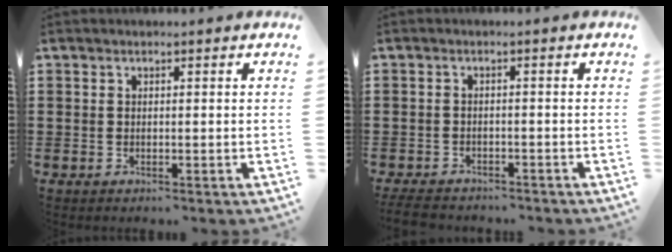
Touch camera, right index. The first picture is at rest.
{"total": 2.8, "force": [-2.7, 0.5, 0.7], "torque": [-0.028, -0.005, -0.061]}